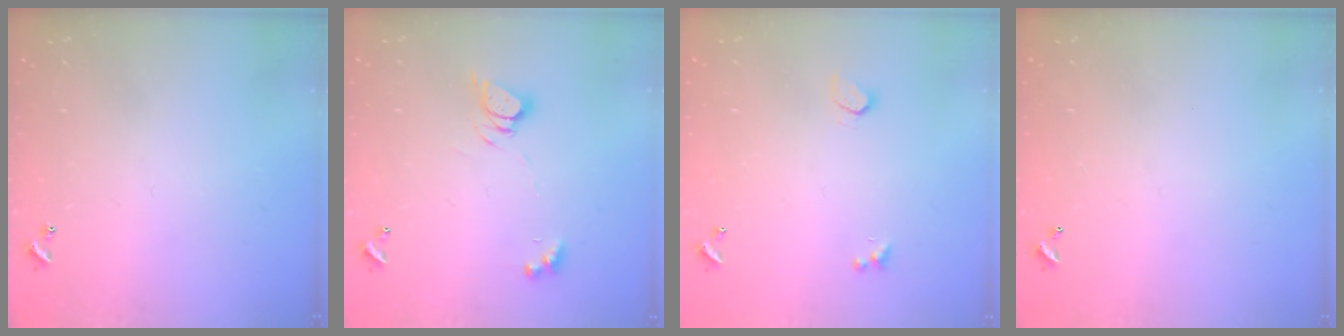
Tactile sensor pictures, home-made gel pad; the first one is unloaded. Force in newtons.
{"total": 5.0, "press": 5.0, "slide": 0.3}
{"total": 0.9, "press": 0.8, "slide": 0.4}
{"total": 2.9, "press": 2.9, "slide": 0.1}